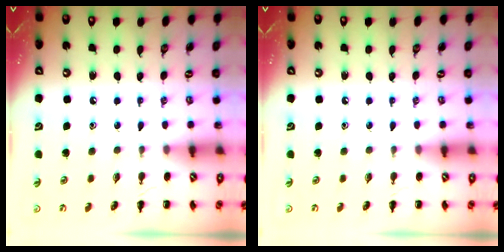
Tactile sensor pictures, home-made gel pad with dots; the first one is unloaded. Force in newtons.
{"total": 0.0}